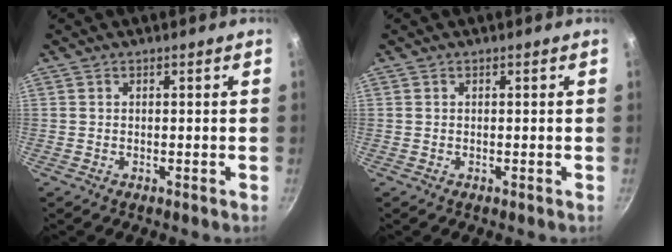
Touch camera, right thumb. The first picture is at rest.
{"total": 0.0}